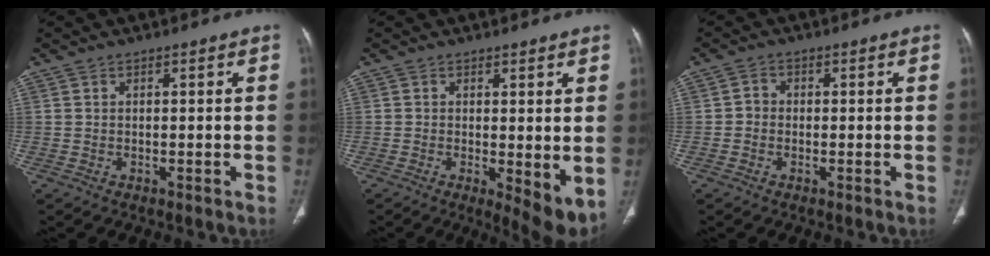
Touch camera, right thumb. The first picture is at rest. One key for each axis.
{"total": 6.4, "fx": -0.5, "fy": 2.2, "fz": 6.1, "tx": -0.087, "ty": -0.020, "tz": -0.005}
{"total": 1.9, "fx": -0.4, "fy": 1.7, "fz": 0.8, "tx": -0.002, "ty": 0.007, "tz": -0.013}